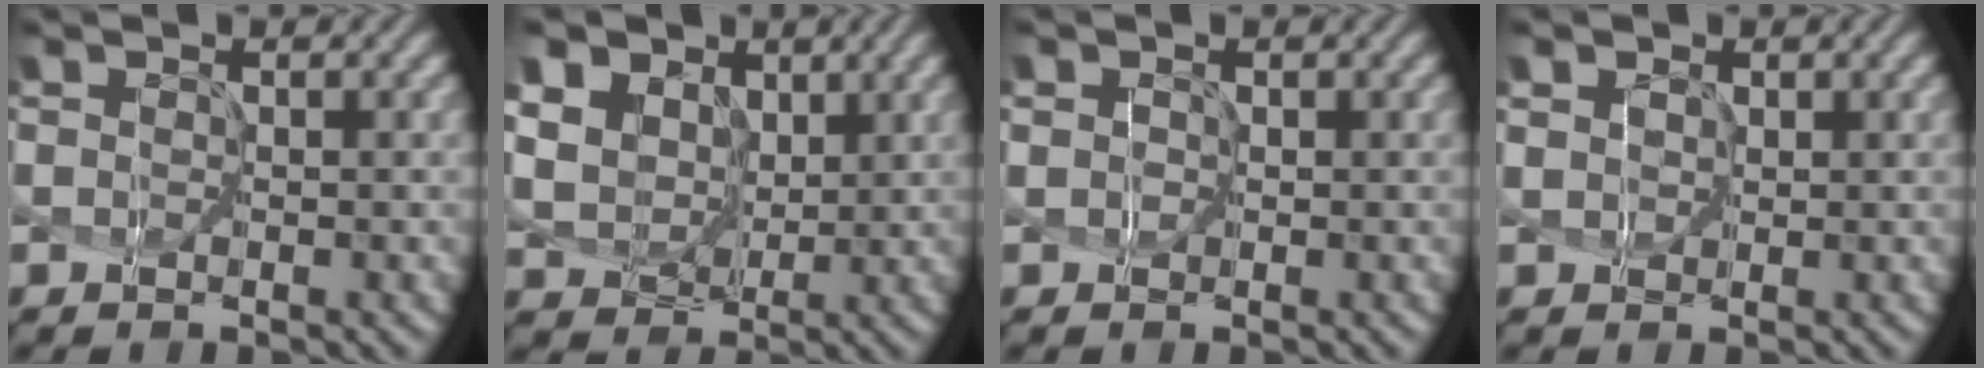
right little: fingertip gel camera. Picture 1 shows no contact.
{"total": 12.9, "force": [6.5, 9.5, 5.9], "torque": [-0.180, 0.031, 0.129]}
{"total": 1.8, "force": [0.8, 1.4, 0.9], "torque": [0.002, 0.019, -0.012]}
{"total": 3.6, "force": [1.8, 2.6, 1.7], "torque": [-0.030, 0.022, 0.009]}